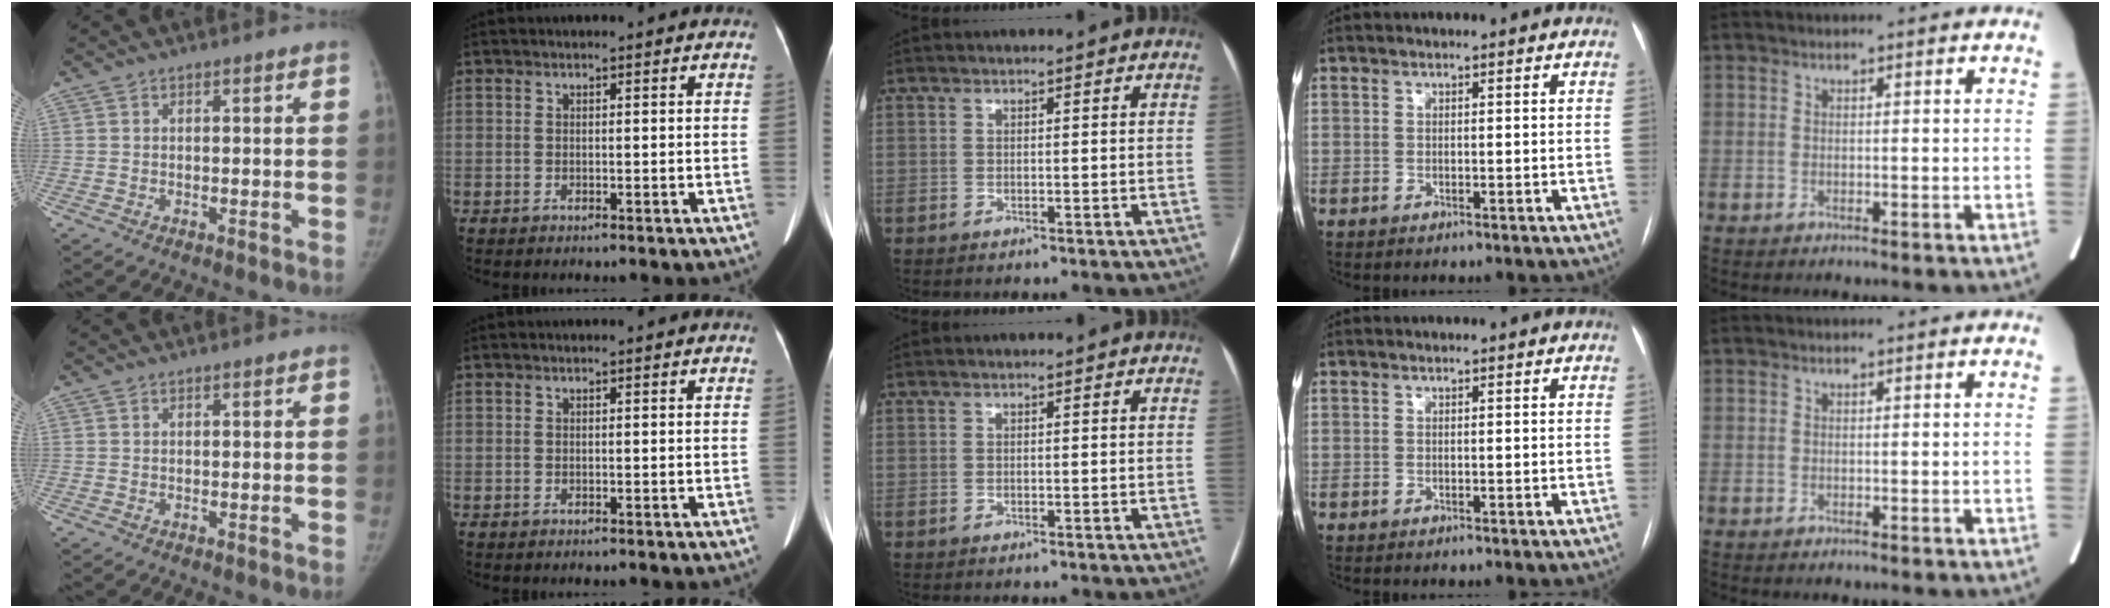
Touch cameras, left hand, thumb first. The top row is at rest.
{}